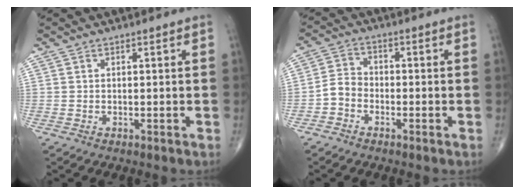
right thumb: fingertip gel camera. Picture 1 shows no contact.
{"total": 4.0, "force": [-1.9, 3.0, 1.8], "torque": [-0.025, 0.018, -0.048]}